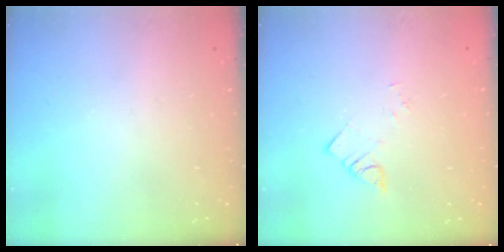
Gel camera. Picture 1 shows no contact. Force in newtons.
{"total": 2.2, "press": 2.2, "slide": 0.2}